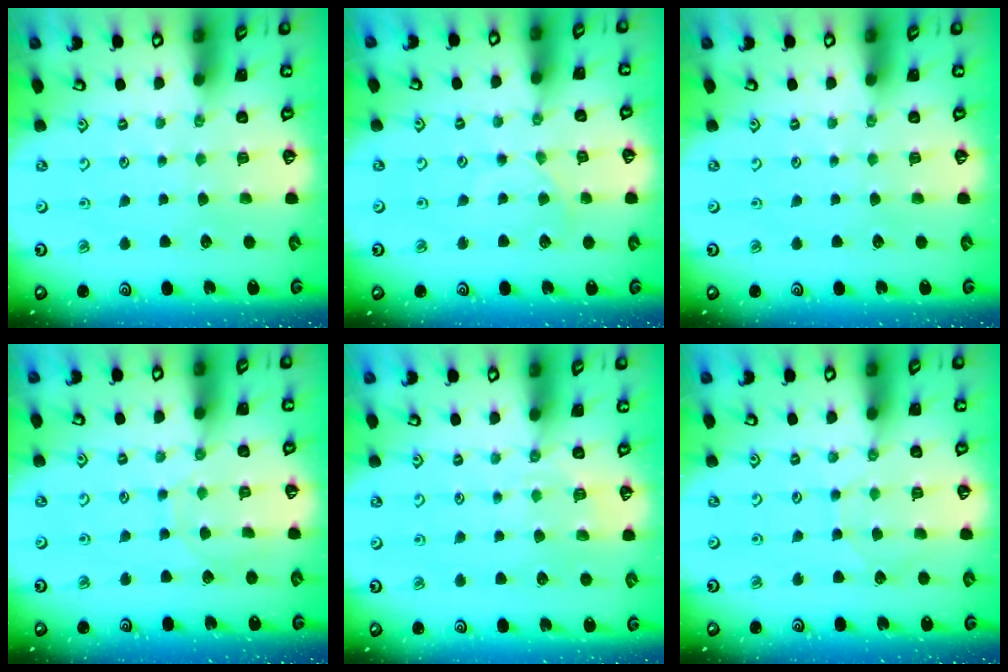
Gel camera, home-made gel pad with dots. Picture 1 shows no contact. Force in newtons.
{"total": 3.0, "press": 3.0, "slide": 0.4}
{"total": 0.0}
{"total": 6.0, "press": 6.0, "slide": 0.5}
{"total": 3.0, "press": 2.9, "slide": 0.7}
{"total": 6.0, "press": 6.0, "slide": 0.6}